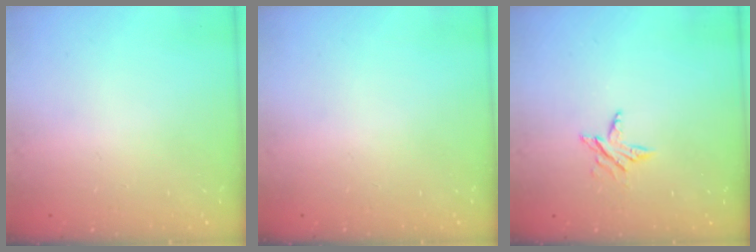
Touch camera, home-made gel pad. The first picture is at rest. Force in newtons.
{"total": 0.0}
{"total": 4.4, "press": 4.3, "slide": 0.4}